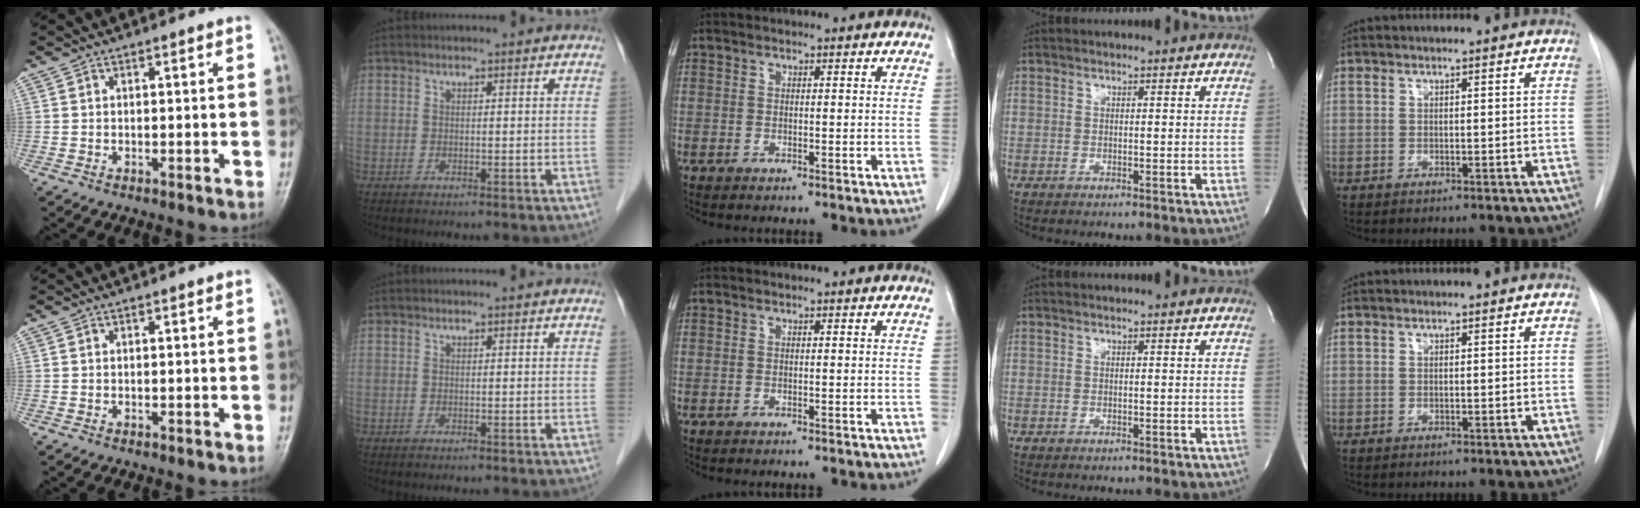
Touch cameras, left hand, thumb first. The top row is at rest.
{}